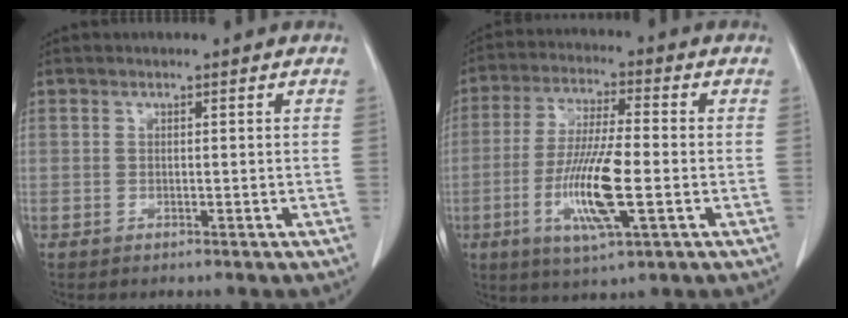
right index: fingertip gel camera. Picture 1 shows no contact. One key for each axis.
{"total": 11.8, "fx": -3.0, "fy": 1.4, "fz": 11.3, "tx": -0.223, "ty": -0.014, "tz": -0.056}